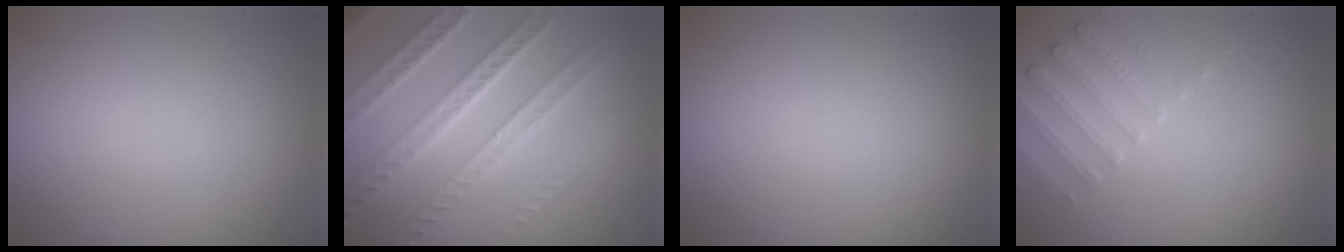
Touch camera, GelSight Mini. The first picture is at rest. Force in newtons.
{"total": 7.9, "press": 5.7, "slide": 5.5}
{"total": 0.0}
{"total": 2.6, "press": 2.6, "slide": 0.6}